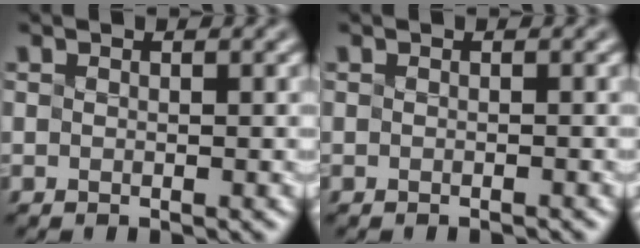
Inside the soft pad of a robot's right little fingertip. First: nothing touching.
{"total": 0.7, "force": [-0.6, 0.0, 0.2], "torque": [0.000, 0.001, -0.010]}